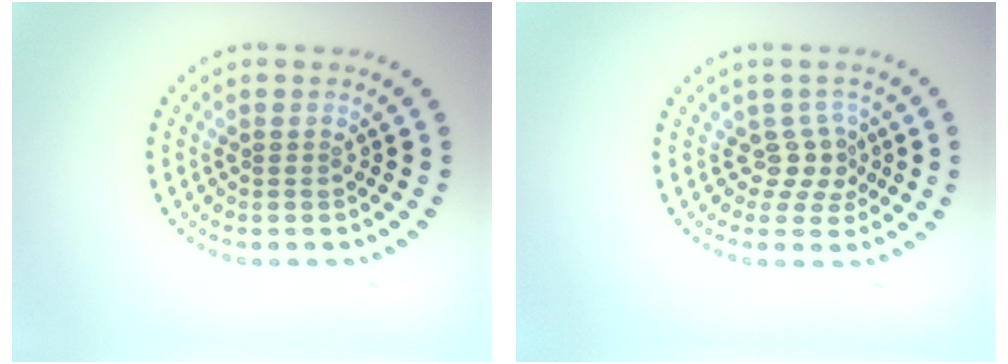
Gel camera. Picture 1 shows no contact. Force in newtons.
{"total": 2.3, "press": 1.4, "slide": 1.8}